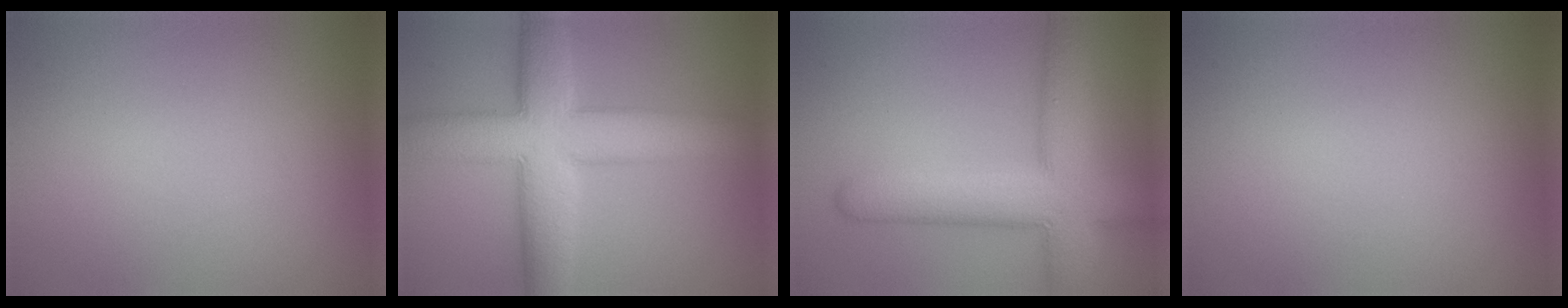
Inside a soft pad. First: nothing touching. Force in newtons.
{"total": 9.4, "press": 9.4, "slide": 0.2}
{"total": 8.7, "press": 8.7, "slide": 0.3}
{"total": 0.0}